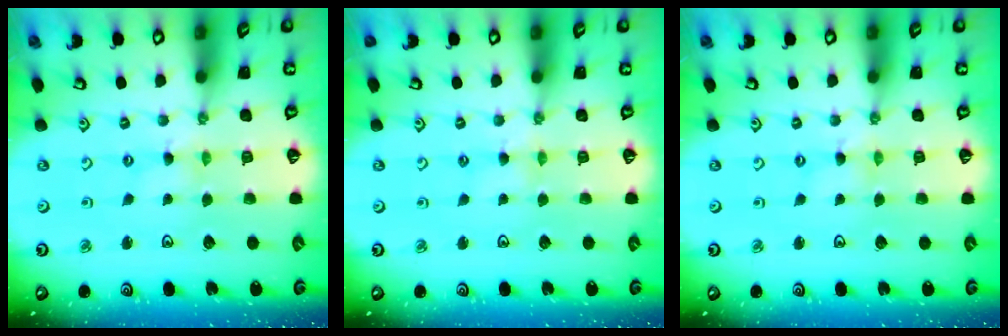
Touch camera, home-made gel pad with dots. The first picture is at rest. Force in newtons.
{"total": 3.0, "press": 2.9, "slide": 0.4}
{"total": 0.9, "press": 0.8, "slide": 0.2}